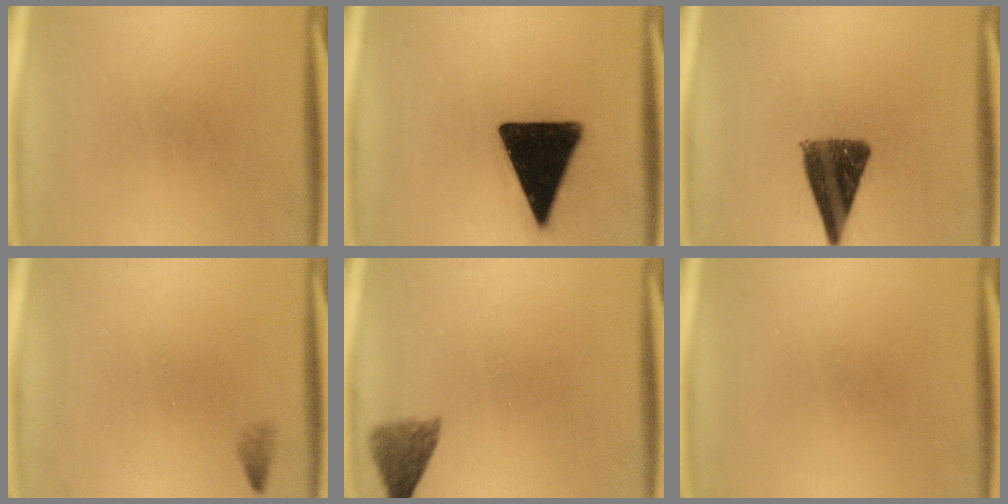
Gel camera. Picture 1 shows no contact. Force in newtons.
{"total": 19.6}
{"total": 10.7}
{"total": 0.8}
{"total": 3.7}
{"total": 0.0}